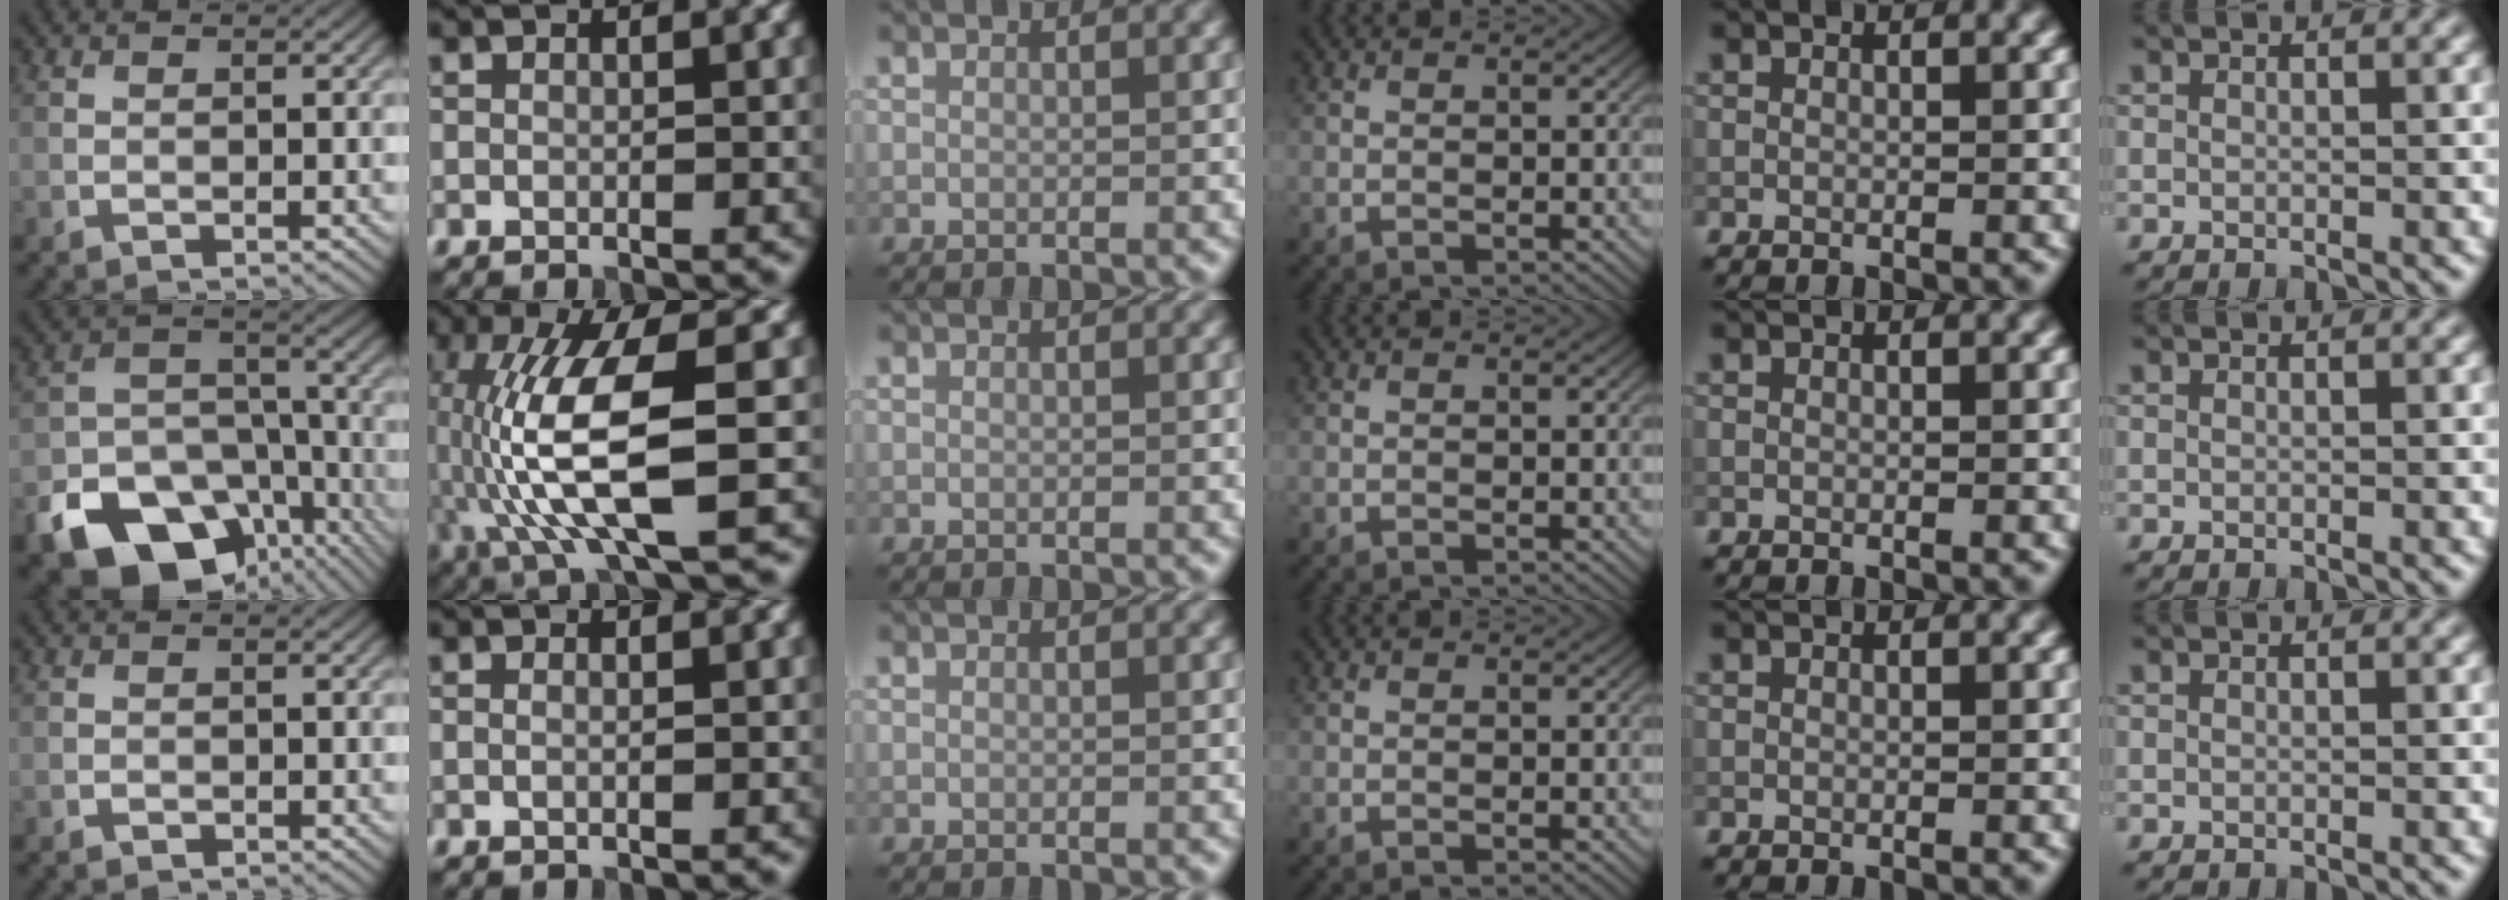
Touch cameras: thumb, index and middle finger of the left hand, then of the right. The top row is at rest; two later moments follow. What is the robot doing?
{"motion": "lift_and_place", "object": "coin"}